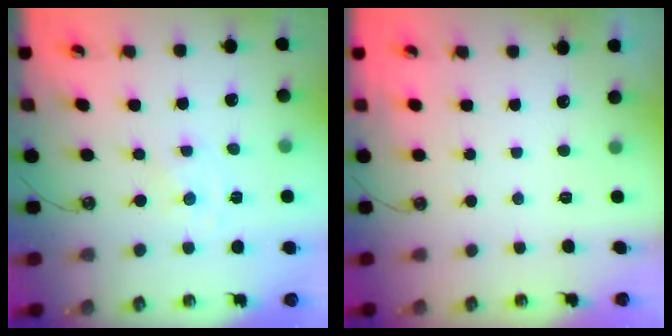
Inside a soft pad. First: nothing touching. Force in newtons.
{"total": 0.0}